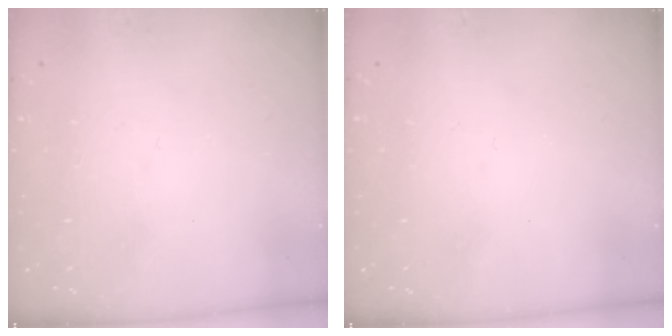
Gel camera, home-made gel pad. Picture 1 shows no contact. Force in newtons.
{"total": 0.0}